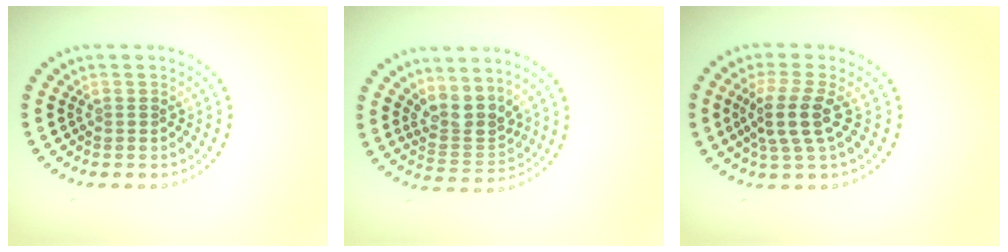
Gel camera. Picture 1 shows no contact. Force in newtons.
{"total": 3.3, "press": 2.5, "slide": 2.2}
{"total": 3.5, "press": 2.7, "slide": 2.2}